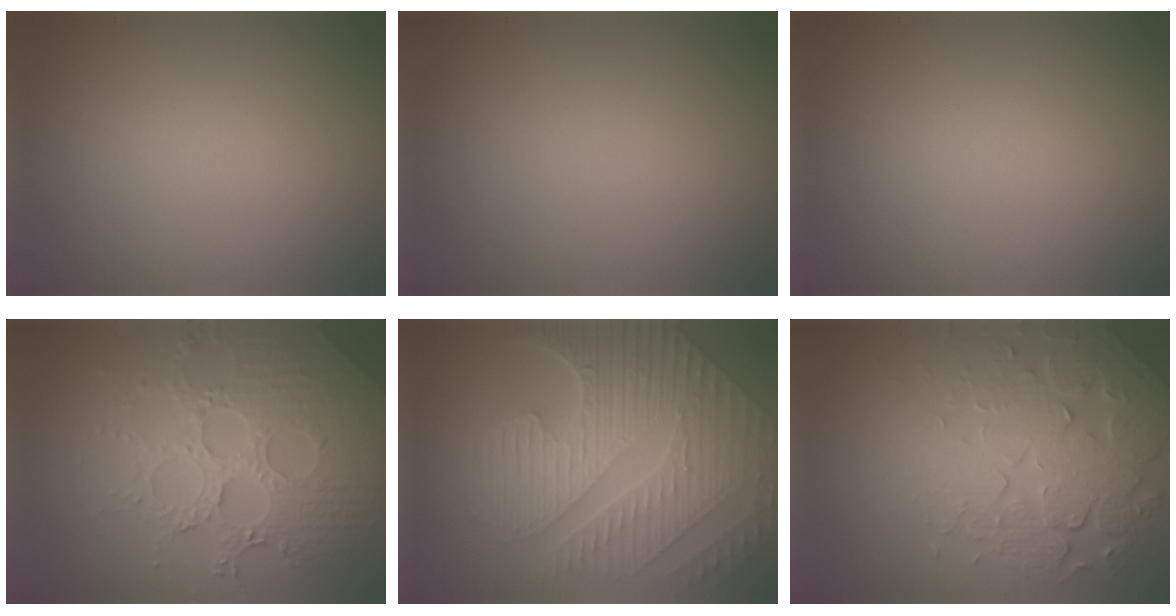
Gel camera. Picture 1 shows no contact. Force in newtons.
{"total": 0.0}
{"total": 0.0}
{"total": 8.0, "press": 5.9, "slide": 5.5}
{"total": 10.3, "press": 7.1, "slide": 7.5}
{"total": 7.7, "press": 5.5, "slide": 5.4}